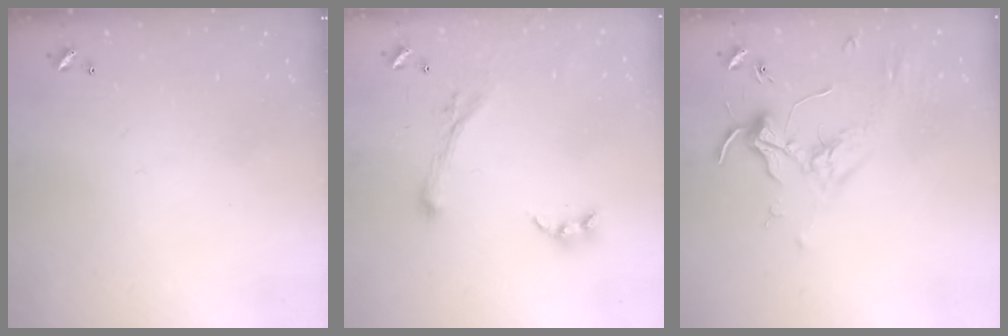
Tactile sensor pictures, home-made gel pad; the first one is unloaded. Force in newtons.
{"total": 1.1, "press": 0.6, "slide": 0.9}
{"total": 1.7, "press": 1.5, "slide": 0.7}